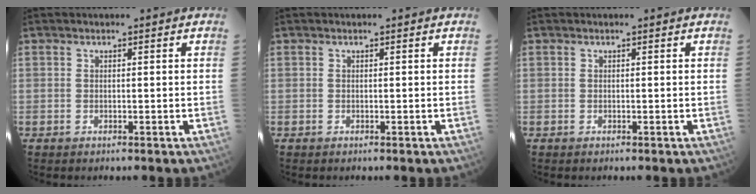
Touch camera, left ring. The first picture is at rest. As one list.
[{"total": 0.0}, {"total": 0.0}]